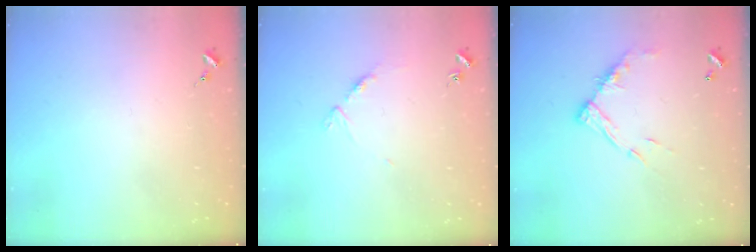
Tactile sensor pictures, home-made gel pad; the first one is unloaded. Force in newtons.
{"total": 5.5, "press": 5.5, "slide": 0.4}
{"total": 12.1, "press": 12.1, "slide": 1.1}